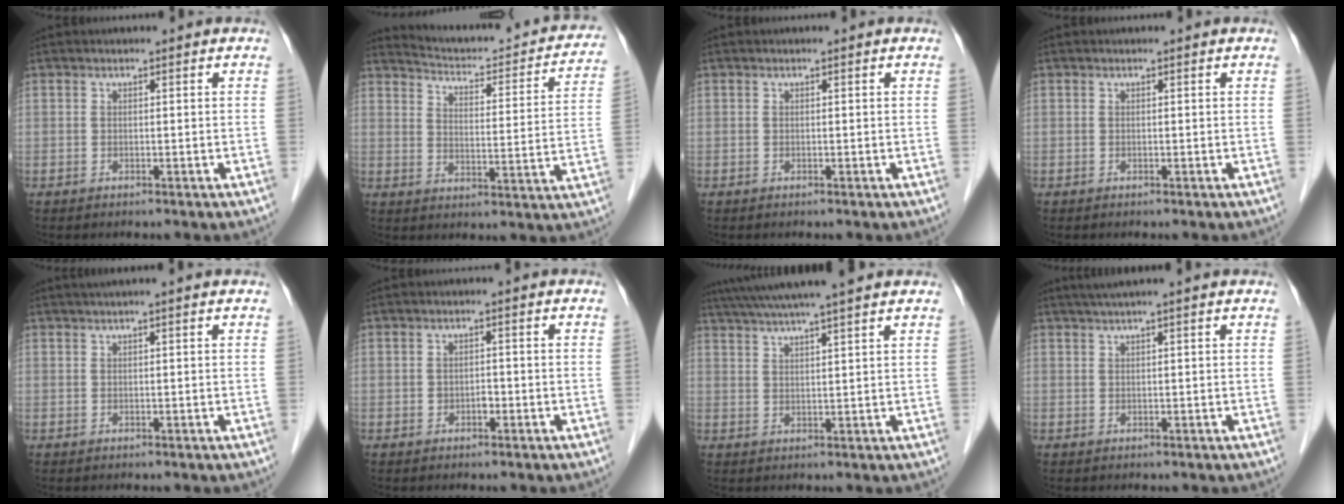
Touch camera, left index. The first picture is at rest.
{"total": 19.0, "force": [17.9, 3.3, 5.4], "torque": [-0.066, -0.034, 0.218]}
{"total": 0.0}
{"total": 0.0}
{"total": 2.8, "force": [2.2, -0.6, 1.6], "torque": [-0.019, 0.024, 0.039]}
{"total": 1.2, "force": [-0.7, 0.8, 0.6], "torque": [-0.011, 0.000, -0.011]}
{"total": 12.7, "force": [10.9, -0.4, 6.5], "torque": [-0.117, 0.031, 0.154]}
{"total": 3.6, "force": [2.8, -1.0, 2.0], "torque": [-0.025, 0.024, 0.050]}